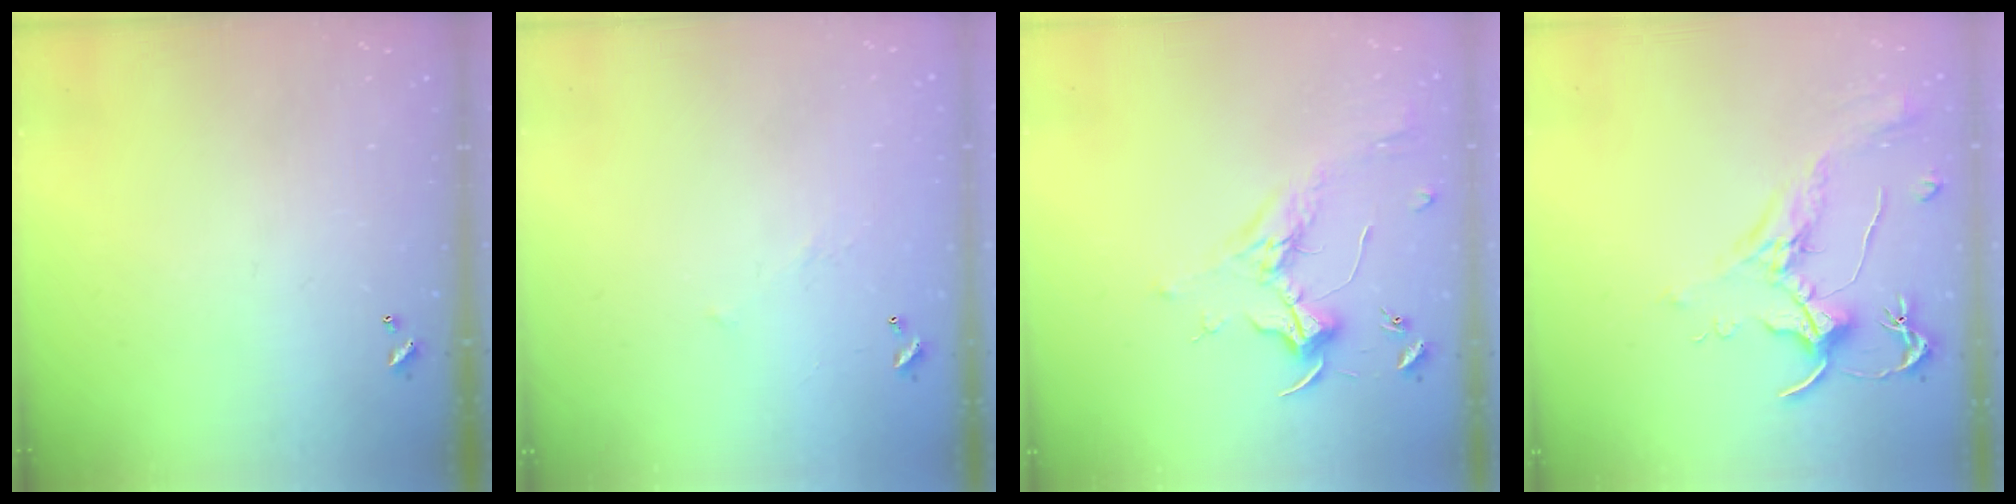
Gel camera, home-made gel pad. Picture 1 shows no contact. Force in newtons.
{"total": 5.7, "press": 5.6, "slide": 0.9}
{"total": 1.7, "press": 1.5, "slide": 0.8}
{"total": 2.0, "press": 1.8, "slide": 0.8}